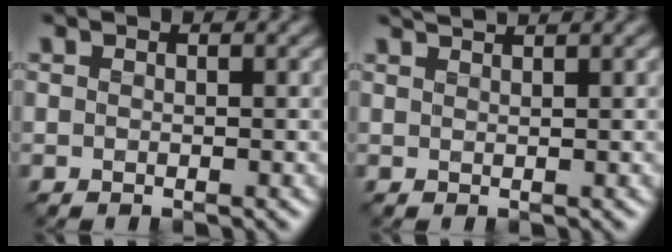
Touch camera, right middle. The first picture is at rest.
{"total": 1.7, "force": [1.6, 0.2, 0.6], "torque": [0.003, 0.006, 0.016]}